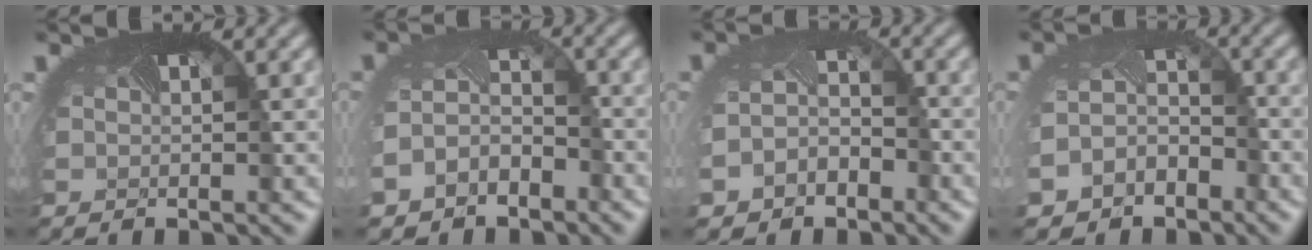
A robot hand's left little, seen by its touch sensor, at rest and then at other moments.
{"total": 3.9, "force": [-3.0, 2.3, 0.8], "torque": [-0.019, -0.012, -0.056]}
{"total": 4.0, "force": [-2.7, 2.6, 1.3], "torque": [-0.031, -0.018, -0.044]}
{"total": 4.6, "force": [-3.4, 2.8, 1.1], "torque": [-0.025, -0.019, -0.053]}